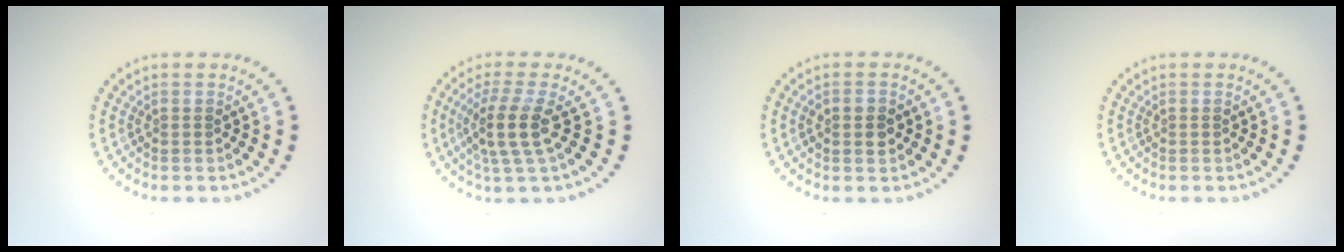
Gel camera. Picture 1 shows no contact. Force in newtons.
{"total": 3.6, "press": 2.8, "slide": 2.4}
{"total": 2.4, "press": 2.4, "slide": 0.1}
{"total": 0.0}